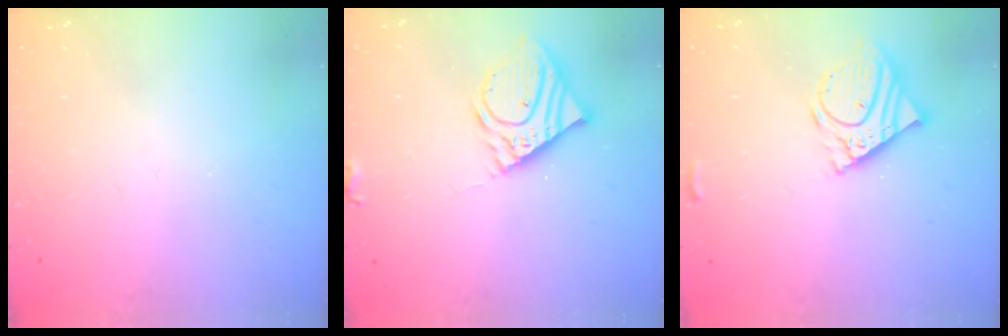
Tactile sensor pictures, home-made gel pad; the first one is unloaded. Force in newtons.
{"total": 12.1, "press": 11.9, "slide": 2.0}
{"total": 10.3, "press": 10.2, "slide": 1.6}